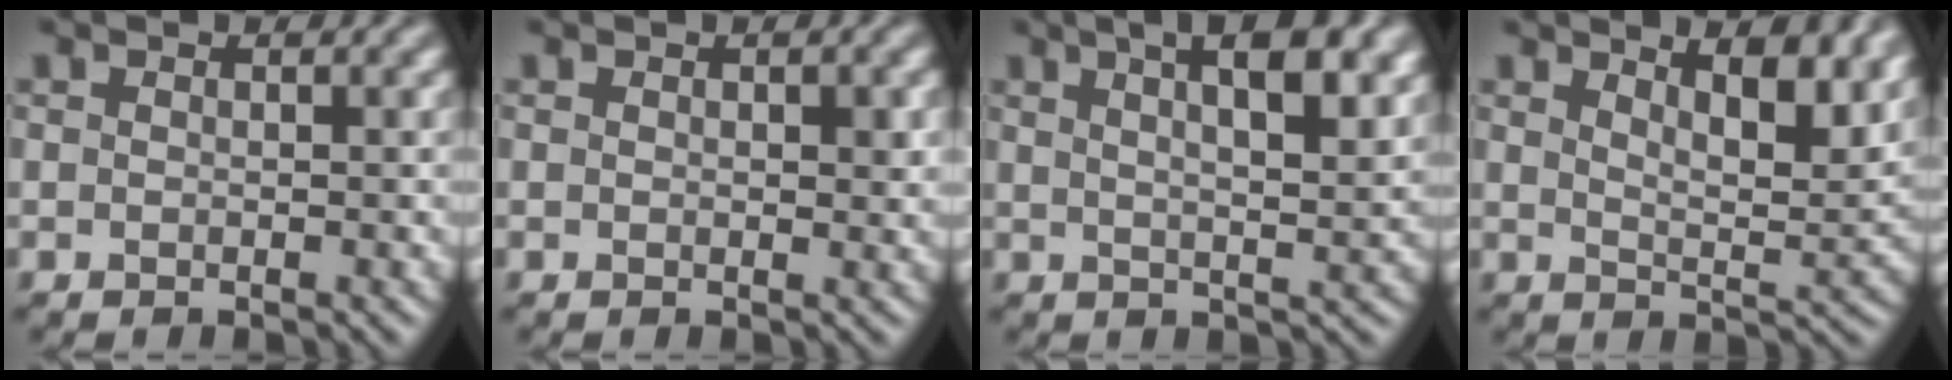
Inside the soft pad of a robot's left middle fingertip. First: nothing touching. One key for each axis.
{"total": 1.4, "fx": 0.4, "fy": 0.5, "fz": 1.2, "tx": -0.017, "ty": -0.002, "tz": 0.008}
{"total": 9.3, "fx": 4.9, "fy": 3.1, "fz": 7.3, "tx": -0.060, "ty": 0.030, "tz": 0.042}
{"total": 7.5, "fx": 4.8, "fy": 2.3, "fz": 5.3, "tx": -0.052, "ty": 0.012, "tz": 0.052}